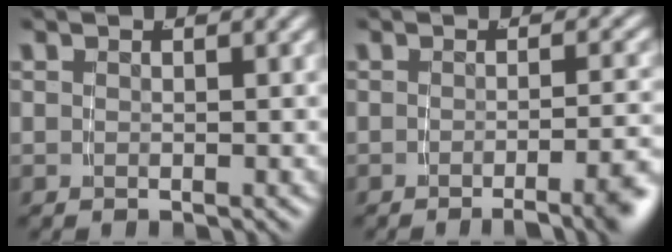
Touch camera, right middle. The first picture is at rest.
{"total": 4.5, "force": [-3.2, 0.3, 3.2], "torque": [-0.026, 0.007, -0.054]}